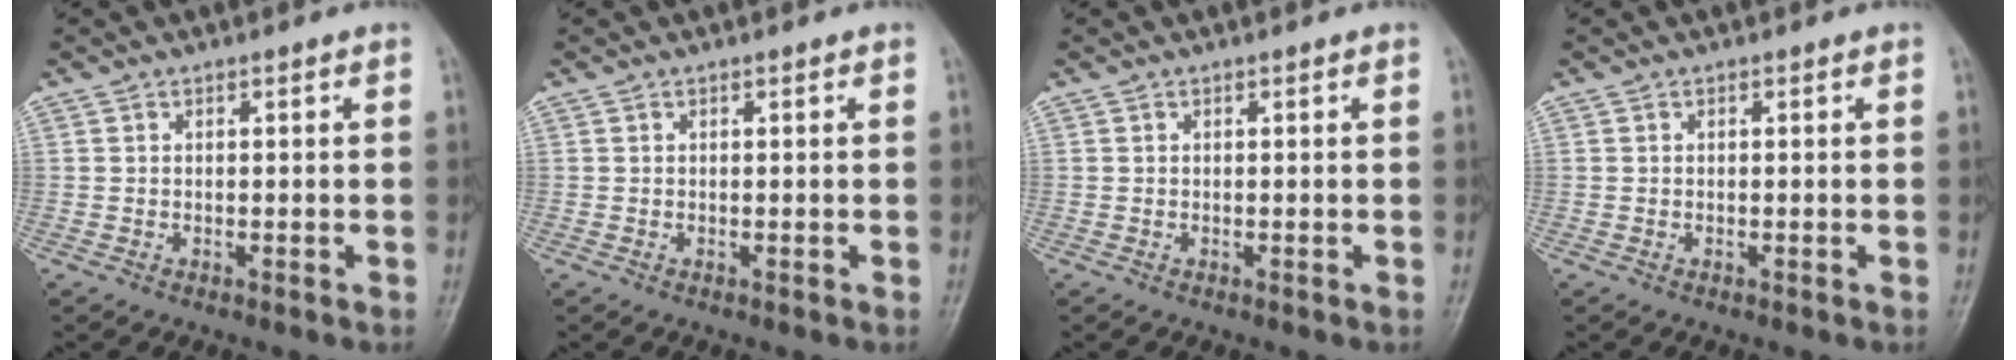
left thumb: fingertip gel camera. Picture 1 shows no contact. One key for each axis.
{"total": 0.0}
{"total": 0.0}
{"total": 0.0}